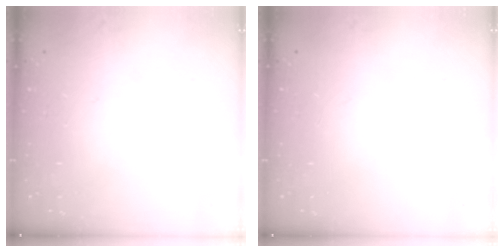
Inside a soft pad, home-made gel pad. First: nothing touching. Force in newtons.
{"total": 0.0}